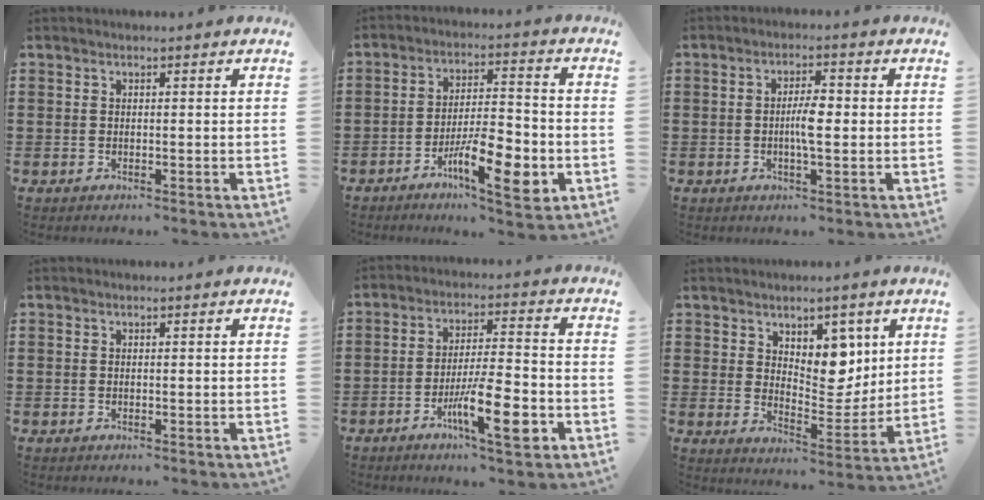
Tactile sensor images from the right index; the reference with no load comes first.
{"total": 10.7, "force": [-4.6, 3.4, 9.1], "torque": [-0.161, 0.009, -0.078]}
{"total": 4.4, "force": [-0.4, 1.1, 4.2], "torque": [-0.076, 0.005, -0.009]}
{"total": 0.0}
{"total": 10.7, "force": [-4.6, 2.3, 9.3], "torque": [-0.174, -0.001, -0.082]}
{"total": 7.2, "force": [4.5, 4.7, 3.1], "torque": [-0.053, -0.025, 0.078]}